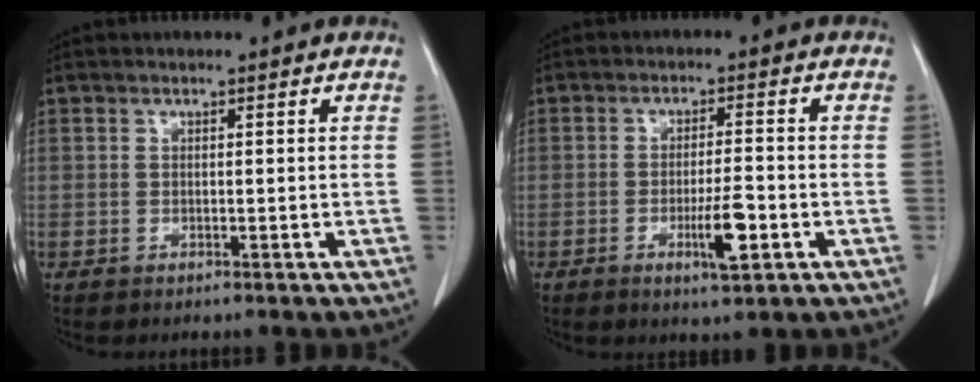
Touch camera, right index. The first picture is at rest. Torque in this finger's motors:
{"motor_torque": [1.03, -0.11, 0.48, 0.08]}